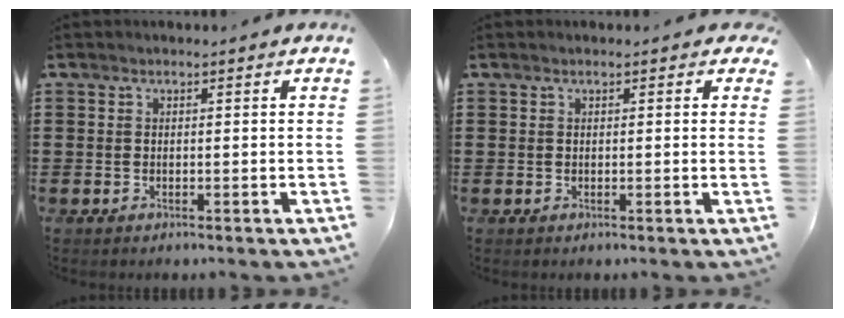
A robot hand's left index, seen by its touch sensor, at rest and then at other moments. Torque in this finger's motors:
{"motor_torque": [1.04, -1.10, 0.21, 0.00]}